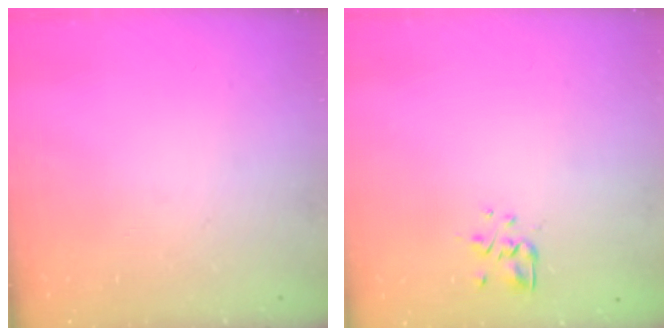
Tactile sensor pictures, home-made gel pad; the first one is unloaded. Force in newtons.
{"total": 2.5, "press": 2.3, "slide": 1.0}